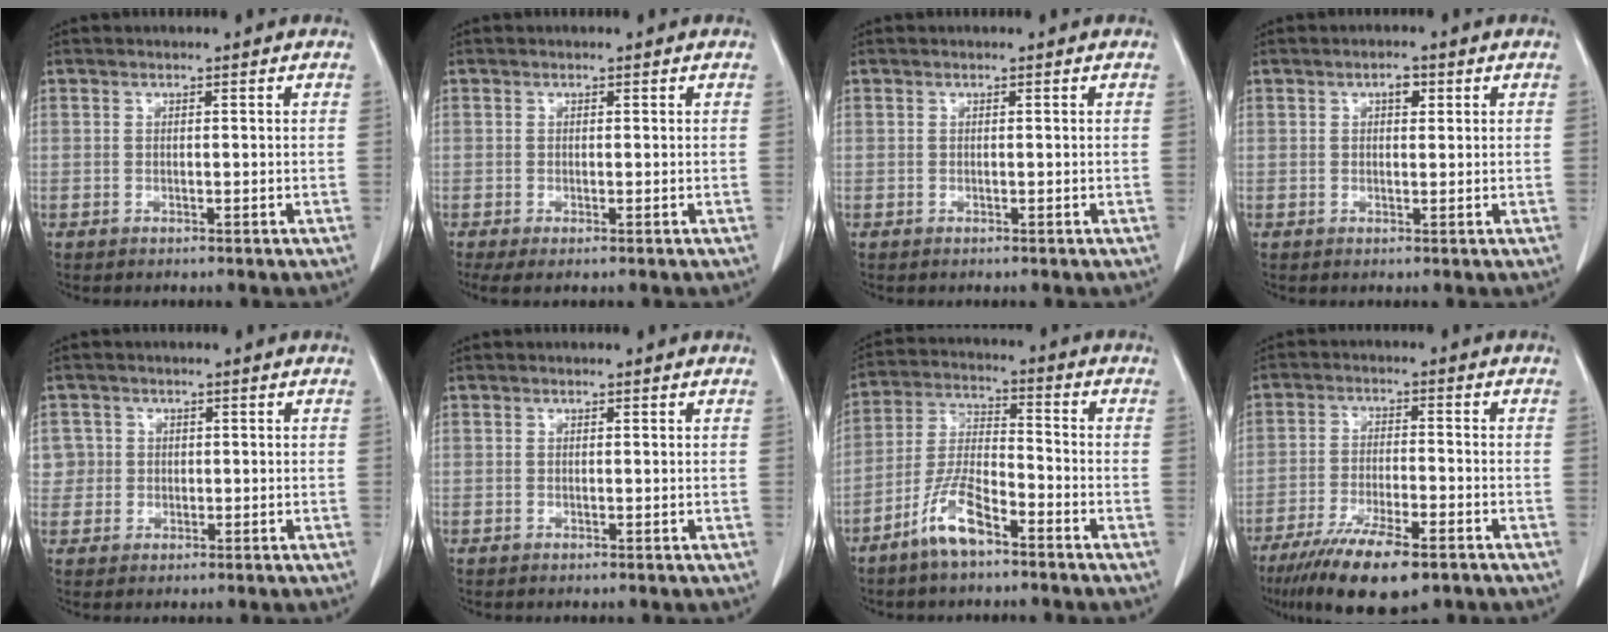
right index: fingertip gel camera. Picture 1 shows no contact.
{"total": 1.9, "force": [-1.0, 0.4, 1.5], "torque": [-0.025, -0.008, -0.017]}
{"total": 0.0}
{"total": 1.9, "force": [0.8, 1.0, 1.4], "torque": [-0.020, 0.004, 0.010]}
{"total": 3.2, "force": [0.5, 3.1, -0.2], "torque": [0.024, 0.007, 0.008]}
{"total": 0.0}
{"total": 8.6, "force": [-5.7, 2.0, 6.1], "torque": [-0.135, -0.005, -0.114]}
{"total": 12.2, "force": [-8.2, 2.6, 8.6], "torque": [-0.145, -0.025, -0.133]}